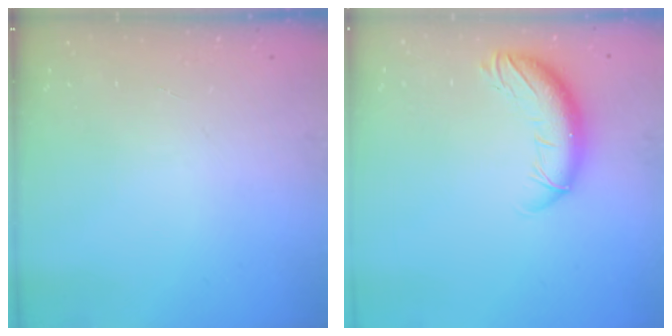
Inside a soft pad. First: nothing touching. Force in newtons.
{"total": 10.8, "press": 10.6, "slide": 1.9}